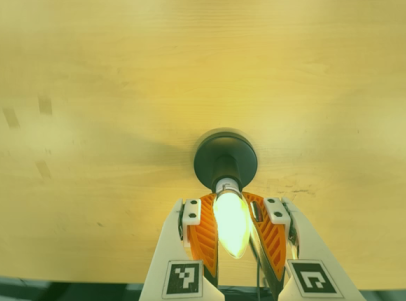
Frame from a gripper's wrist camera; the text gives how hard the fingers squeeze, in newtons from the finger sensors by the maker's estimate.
{"total": 22.4, "left": 23.3, "right": 21.5}